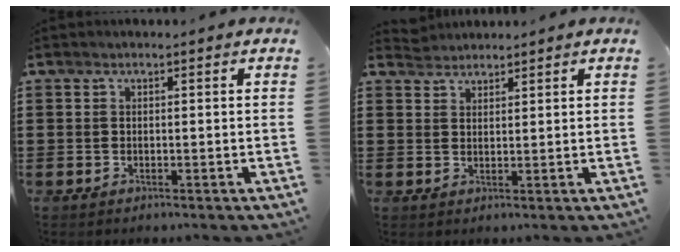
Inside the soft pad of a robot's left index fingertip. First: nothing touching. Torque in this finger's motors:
{"motor_torque": [-0.10, -0.08, -0.03, -0.03]}